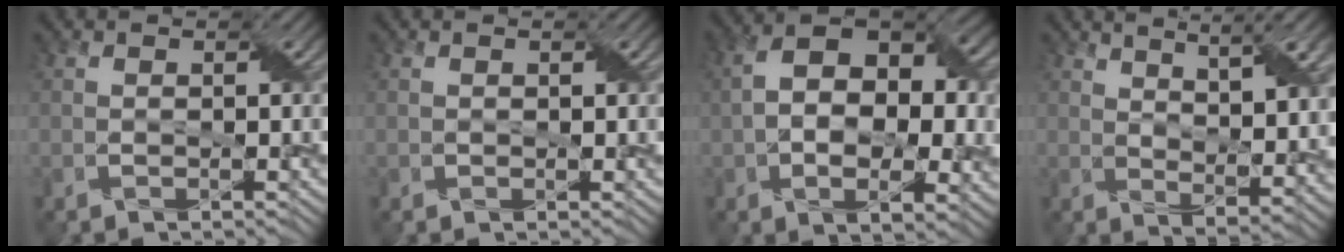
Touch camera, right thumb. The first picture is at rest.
{"total": 0.5, "force": [0.2, -0.4, 0.2], "torque": [-0.004, -0.002, 0.011]}
{"total": 11.2, "force": [0.6, 6.8, 8.8], "torque": [-0.148, 0.000, 0.028]}
{"total": 10.3, "force": [5.7, 2.2, 8.3], "torque": [-0.140, 0.007, 0.099]}